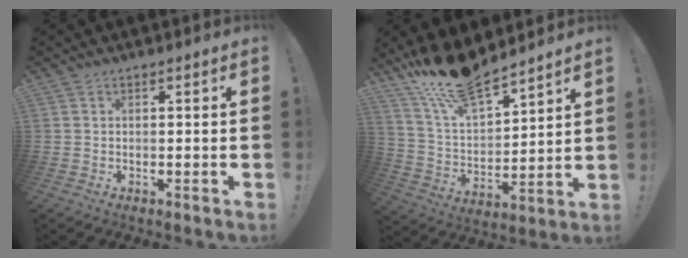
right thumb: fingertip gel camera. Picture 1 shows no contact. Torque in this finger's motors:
{"motor_torque": [-1.31, 1.83, 0.84, 0.65, 0.05]}